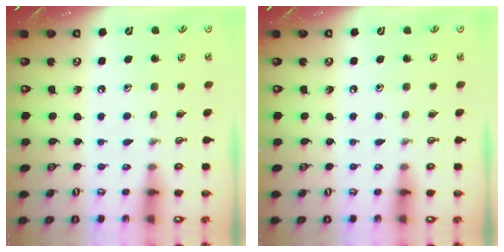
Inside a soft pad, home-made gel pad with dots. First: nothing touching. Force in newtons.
{"total": 0.0}